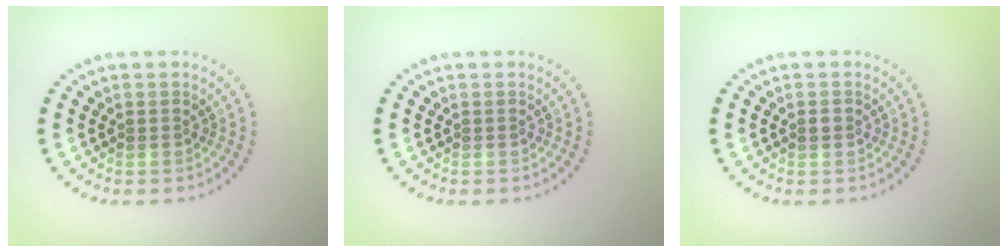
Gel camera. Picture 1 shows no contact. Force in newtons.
{"total": 0.0}
{"total": 1.0, "press": 1.0, "slide": 0.0}